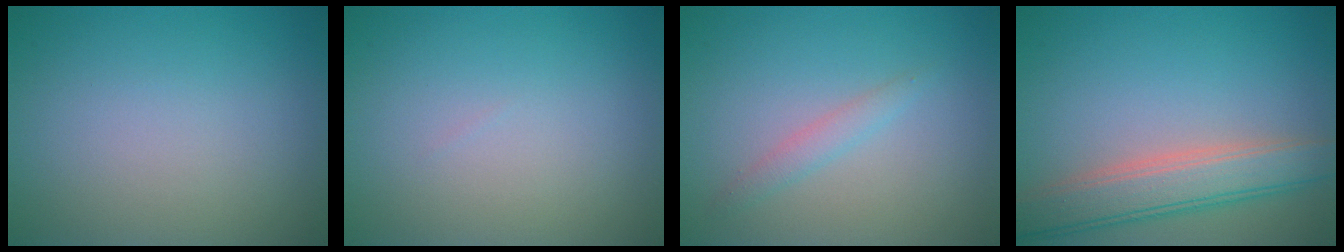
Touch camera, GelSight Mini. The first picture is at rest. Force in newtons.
{"total": 0.0}
{"total": 1.4, "press": 1.4, "slide": 0.1}
{"total": 5.1, "press": 5.1, "slide": 0.3}